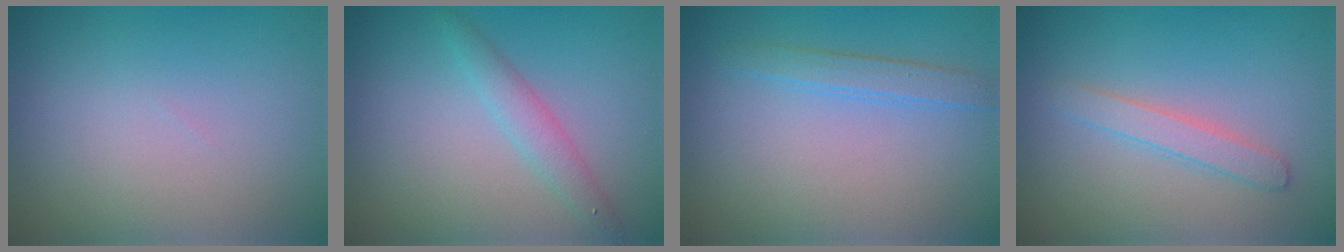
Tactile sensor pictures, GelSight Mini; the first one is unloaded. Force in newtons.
{"total": 1.9, "press": 1.9, "slide": 0.1}
{"total": 1.7, "press": 1.7, "slide": 0.1}
{"total": 1.7, "press": 1.7, "slide": 0.1}